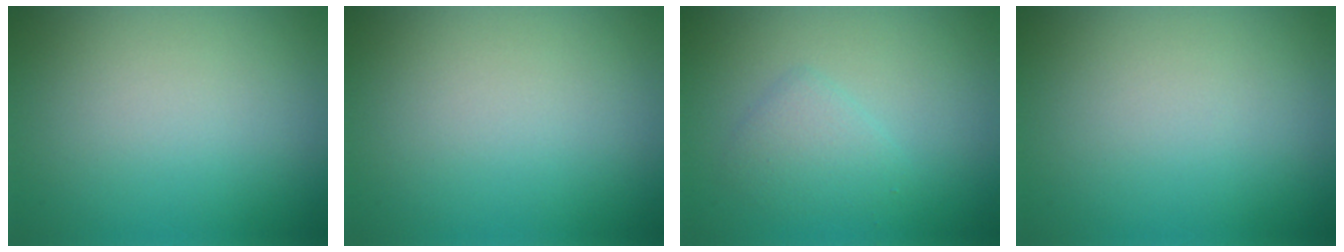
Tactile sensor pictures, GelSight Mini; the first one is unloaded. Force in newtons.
{"total": 0.0}
{"total": 2.0, "press": 2.0, "slide": 0.1}
{"total": 0.0}